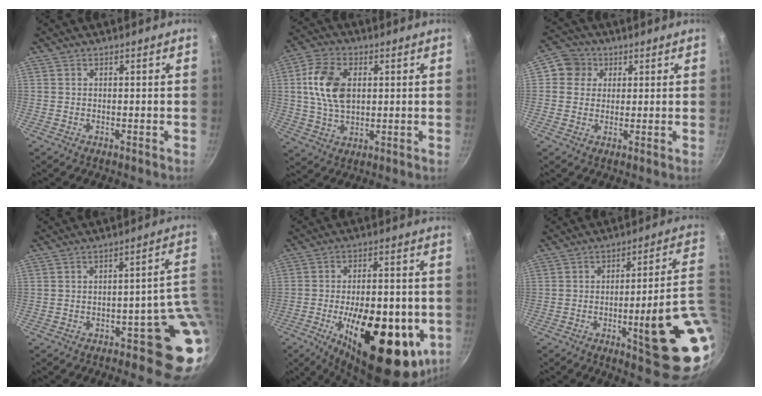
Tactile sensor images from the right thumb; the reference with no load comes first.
{"total": 11.6, "force": [1.9, 7.4, 8.6], "torque": [-0.151, 0.007, 0.032]}
{"total": 5.8, "force": [1.7, 5.4, 1.5], "torque": [0.015, 0.006, 0.015]}
{"total": 9.6, "force": [-1.1, 4.2, 8.5], "torque": [-0.042, 0.022, -0.012]}
{"total": 26.8, "force": [-7.3, 12.2, 22.7], "torque": [-0.312, 0.004, -0.095]}
{"total": 18.8, "force": [-3.6, 3.5, 18.1], "torque": [-0.213, 0.016, -0.040]}